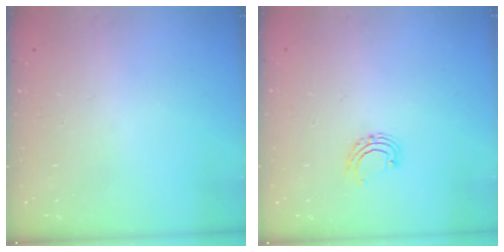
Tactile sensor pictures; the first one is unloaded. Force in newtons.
{"total": 5.2, "press": 5.2, "slide": 0.6}